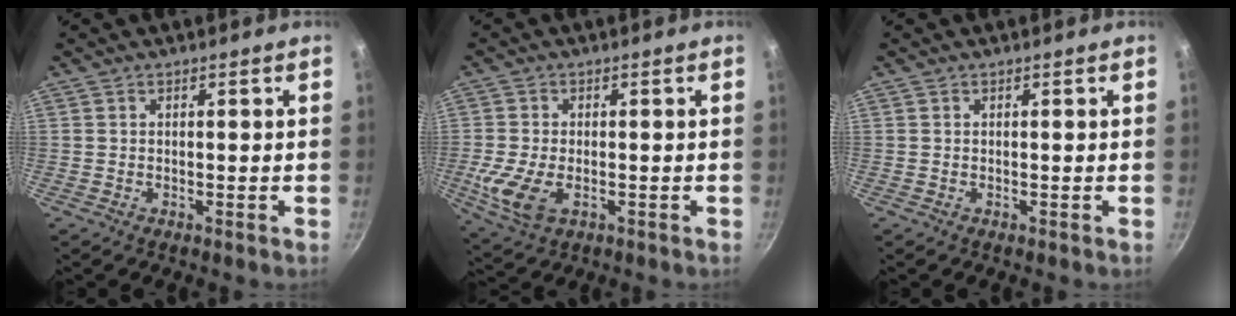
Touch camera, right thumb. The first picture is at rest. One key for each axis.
{"total": 8.2, "fx": -1.9, "fy": 4.8, "fz": 6.4, "tx": -0.139, "ty": -0.014, "tz": -0.032}
{"total": 0.0}